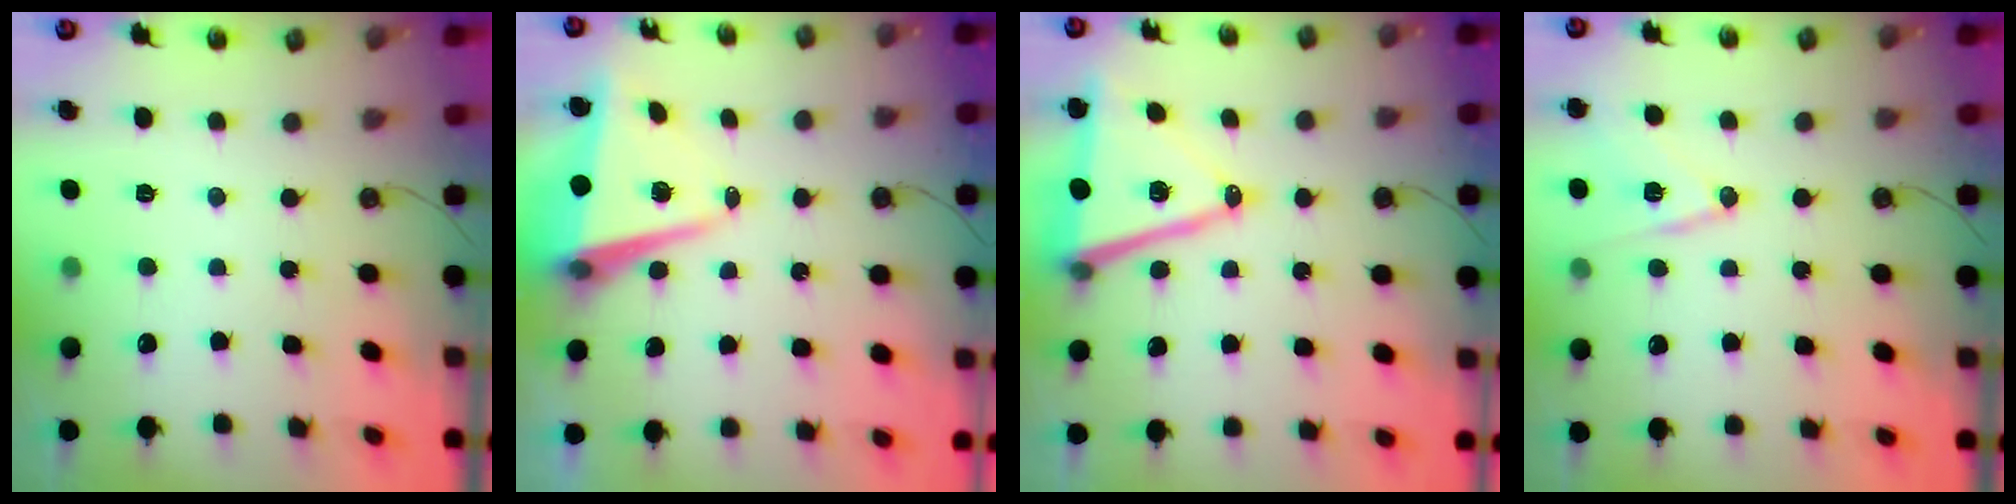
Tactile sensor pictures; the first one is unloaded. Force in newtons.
{"total": 8.8, "press": 8.6, "slide": 1.5}
{"total": 15.3, "press": 14.9, "slide": 3.7}
{"total": 12.1, "press": 11.7, "slide": 3.1}